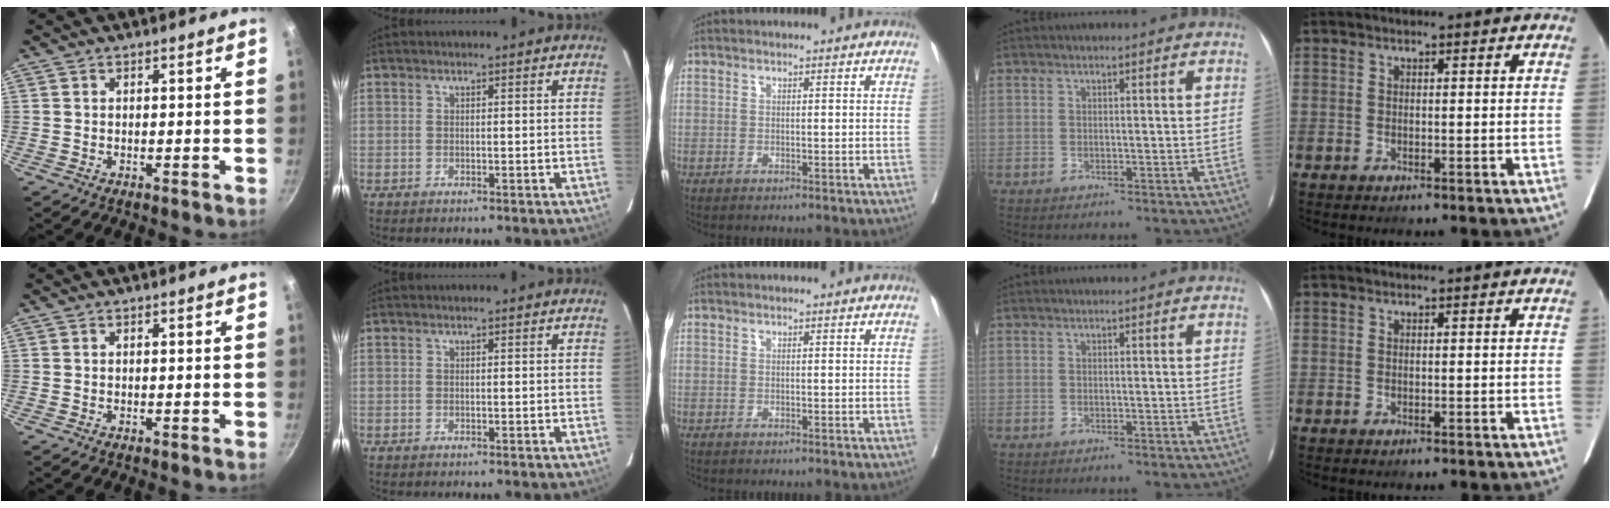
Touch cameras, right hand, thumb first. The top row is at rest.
{}